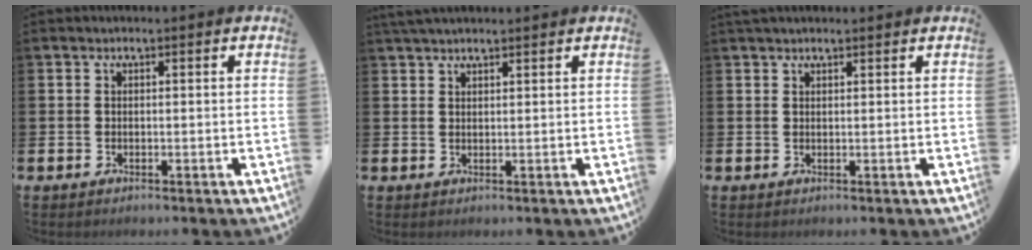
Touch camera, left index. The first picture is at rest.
{"total": 2.2, "force": [2.0, 0.4, 0.8], "torque": [-0.015, 0.001, 0.037]}
{"total": 1.3, "force": [1.2, 0.3, 0.4], "torque": [0.003, -0.002, 0.020]}